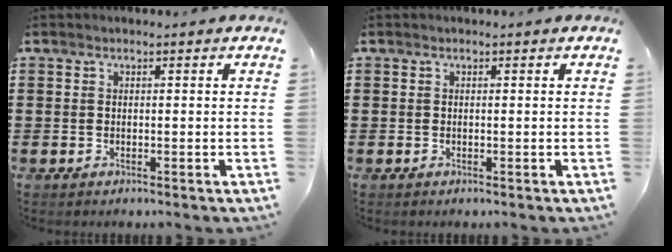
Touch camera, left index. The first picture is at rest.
{"total": 0.0}